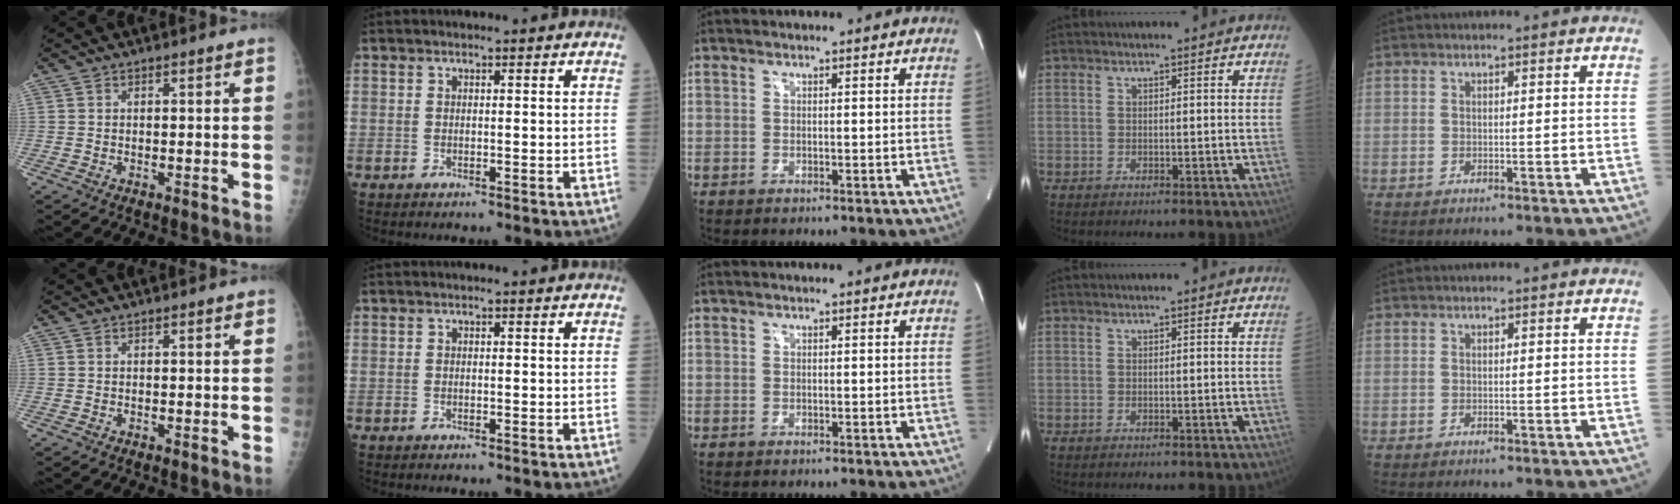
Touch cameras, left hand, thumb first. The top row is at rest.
{}